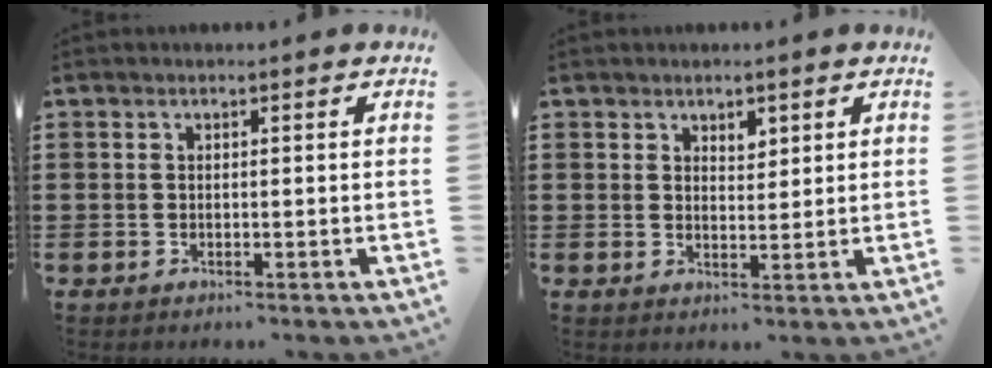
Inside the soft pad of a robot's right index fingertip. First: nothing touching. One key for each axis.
{"total": 2.1, "fx": 1.7, "fy": 1.1, "fz": 0.7, "tx": -0.009, "ty": 0.002, "tz": 0.029}